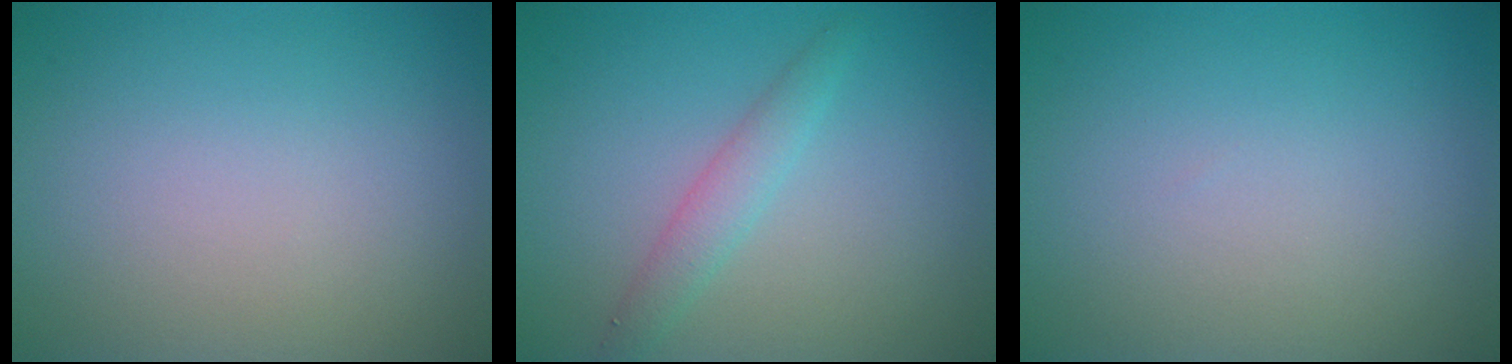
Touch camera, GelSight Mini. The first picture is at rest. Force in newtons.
{"total": 2.5, "press": 2.5, "slide": 0.1}
{"total": 0.0}